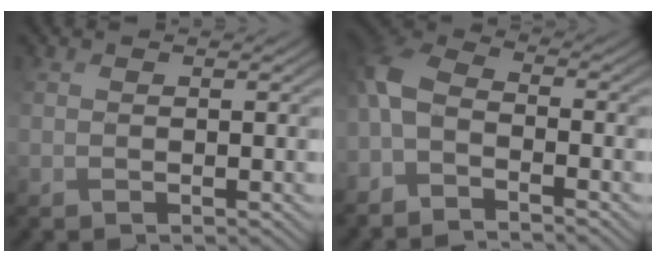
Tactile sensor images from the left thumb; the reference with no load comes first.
{"total": 6.0, "force": [-3.8, 3.0, 3.7], "torque": [-0.095, -0.007, -0.082]}